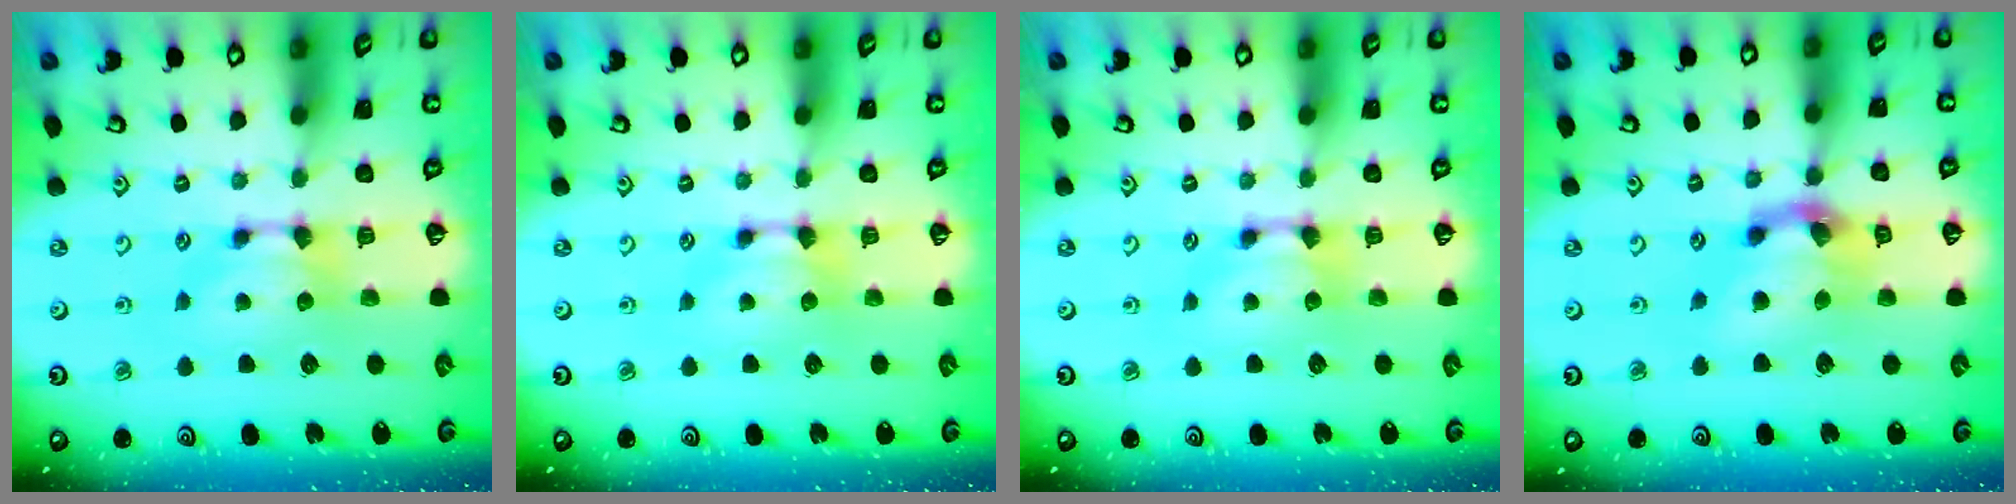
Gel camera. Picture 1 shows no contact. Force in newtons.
{"total": 0.0}
{"total": 0.6, "press": 0.1, "slide": 0.6}
{"total": 5.2, "press": 4.9, "slide": 1.9}